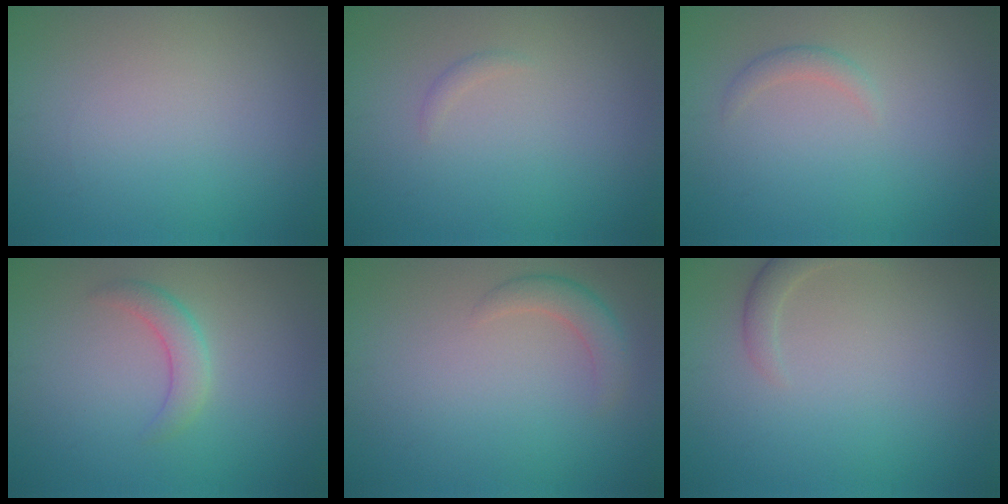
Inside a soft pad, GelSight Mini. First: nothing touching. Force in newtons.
{"total": 0.6, "press": 0.6, "slide": 0.0}
{"total": 1.1, "press": 1.1, "slide": 0.0}
{"total": 2.3, "press": 2.3, "slide": 0.0}
{"total": 2.1, "press": 2.1, "slide": 0.2}
{"total": 1.5, "press": 1.5, "slide": 0.1}